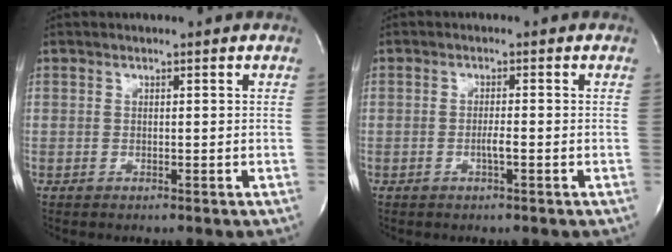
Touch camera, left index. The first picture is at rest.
{"total": 1.5, "force": [-0.7, 0.0, 1.3], "torque": [-0.026, -0.004, -0.014]}